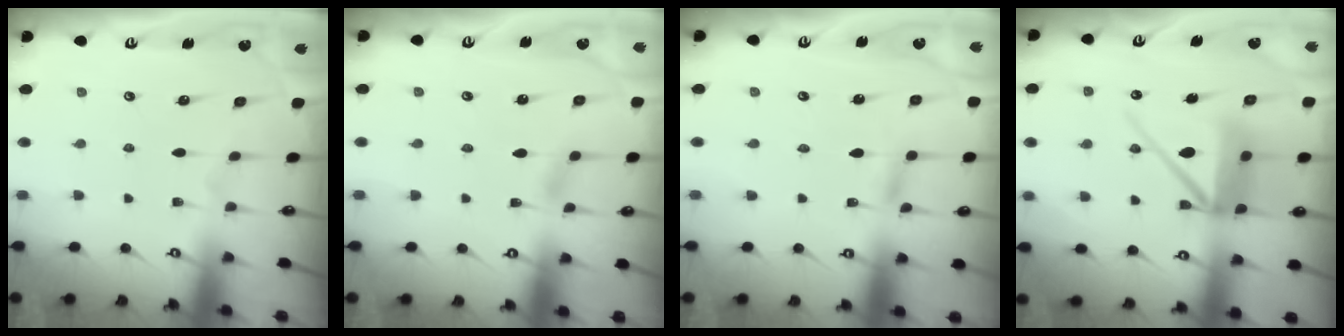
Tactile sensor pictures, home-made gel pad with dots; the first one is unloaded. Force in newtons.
{"total": 2.7, "press": 2.7, "slide": 0.3}
{"total": 2.4, "press": 2.4, "slide": 0.2}
{"total": 13.0, "press": 12.9, "slide": 2.0}